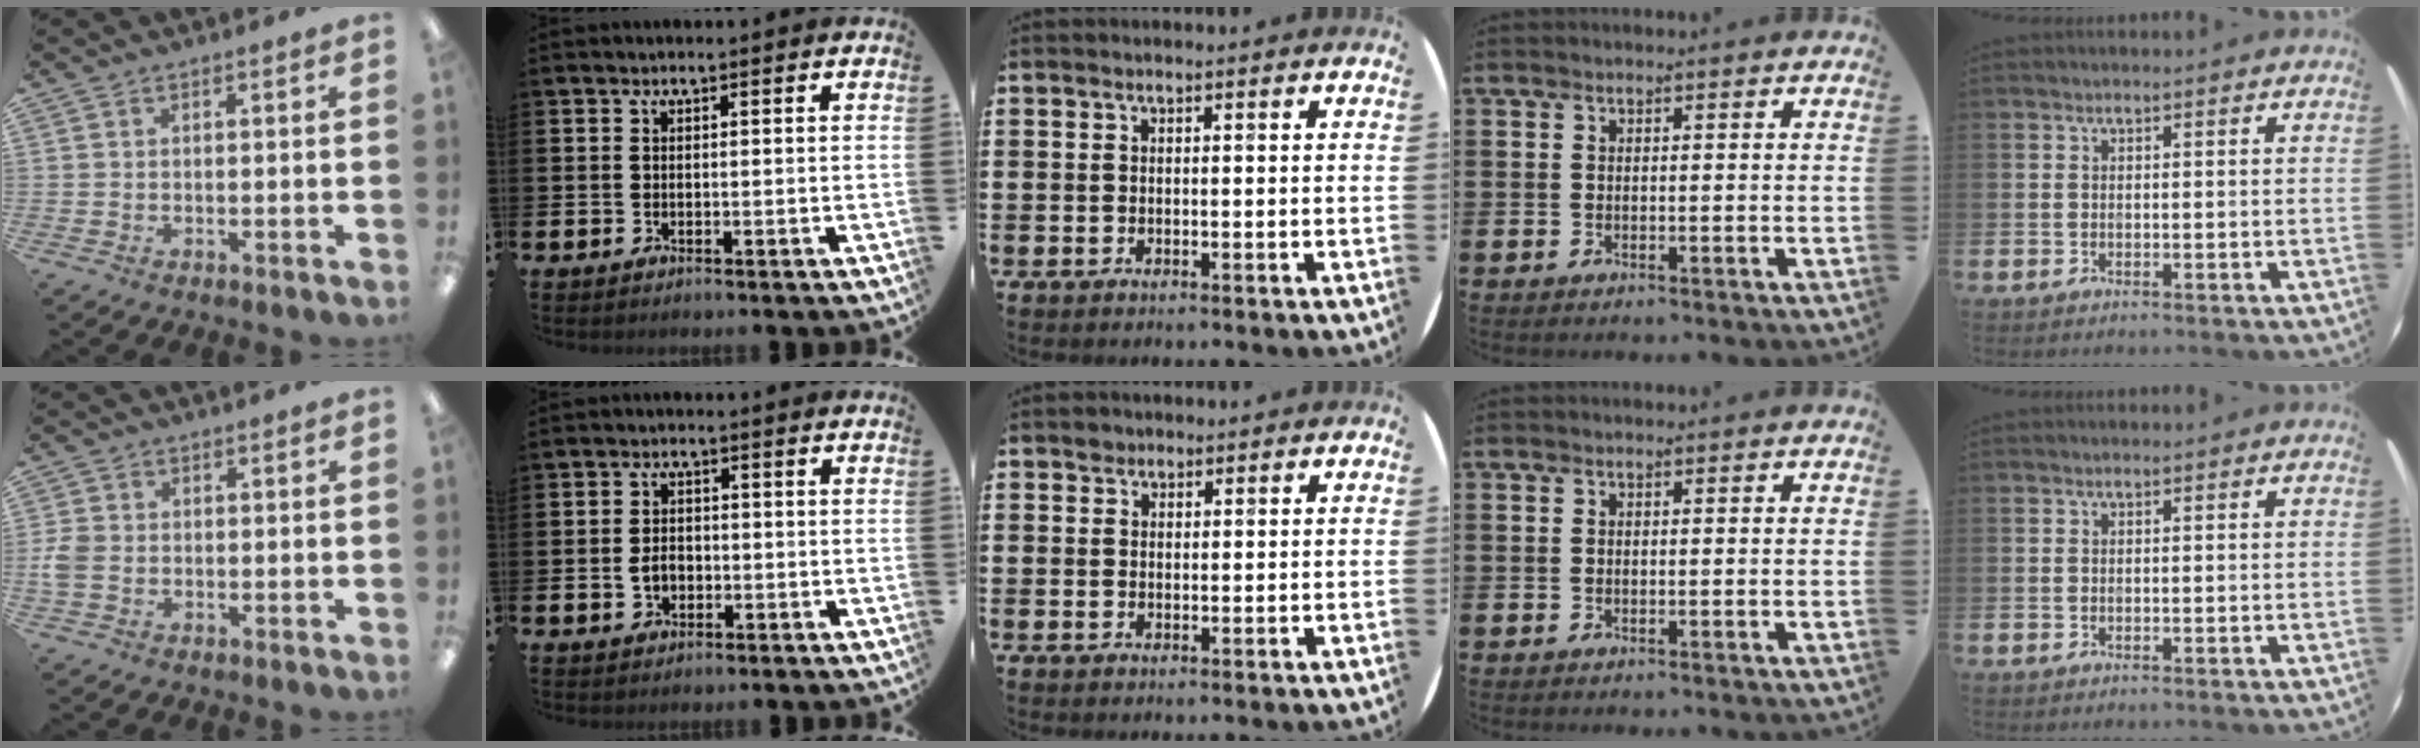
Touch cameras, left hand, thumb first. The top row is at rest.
{"thumb": {"total": 3.8, "force": [-0.5, 3.1, 2.1], "torque": [-0.032, 0.003, -0.010]}, "index": {"total": 2.5, "force": [-0.5, 1.9, 1.5], "torque": [-0.017, 0.000, -0.015]}, "middle": {"total": 1.2, "force": [1.0, 0.6, 0.0], "torque": [0.007, -0.002, 0.019]}}